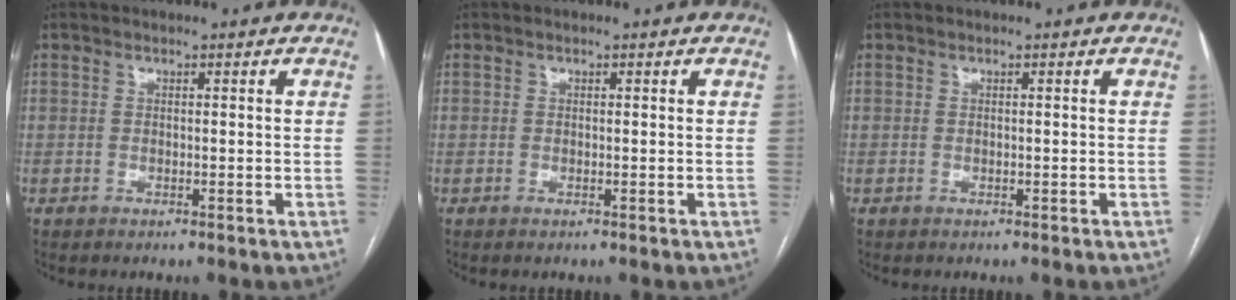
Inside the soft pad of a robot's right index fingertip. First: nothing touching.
{"total": 0.0}
{"total": 0.0}